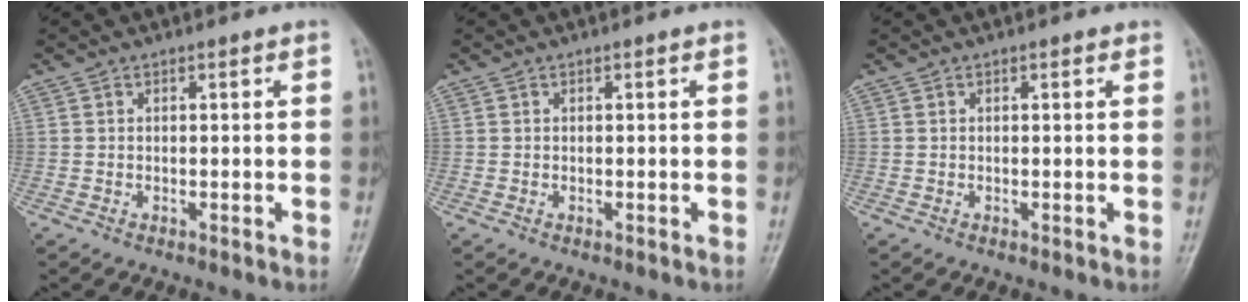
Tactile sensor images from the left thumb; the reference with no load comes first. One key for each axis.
{"total": 0.0}
{"total": 0.6, "fx": 0.3, "fy": 0.3, "fz": 0.5, "tx": -0.008, "ty": -0.001, "tz": 0.003}